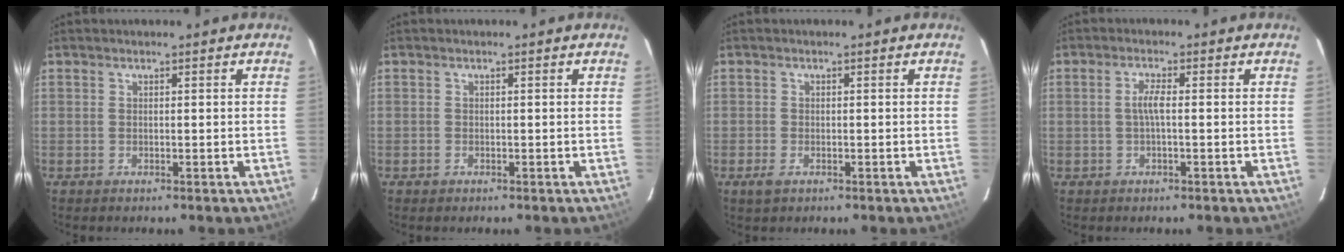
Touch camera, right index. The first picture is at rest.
{"total": 0.8, "force": [-0.5, 0.6, 0.0], "torque": [0.002, 0.001, -0.006]}
{"total": 2.2, "force": [-1.3, 1.2, 1.3], "torque": [-0.026, -0.004, -0.022]}
{"total": 2.4, "force": [-0.3, 0.2, 2.4], "torque": [-0.048, 0.005, -0.006]}